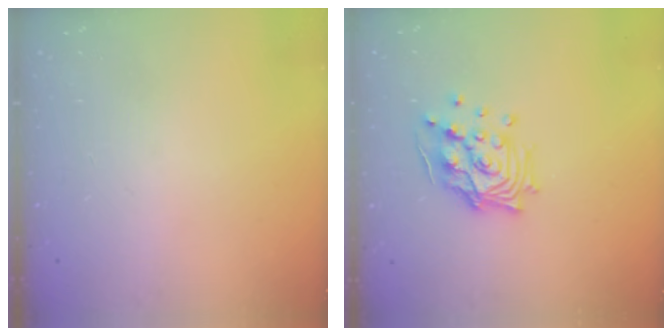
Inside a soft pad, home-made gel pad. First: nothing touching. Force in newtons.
{"total": 13.8, "press": 13.6, "slide": 2.0}